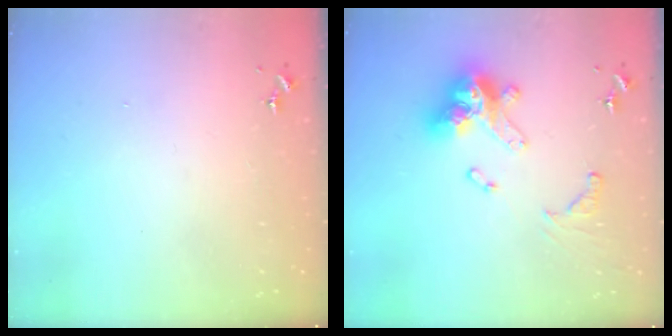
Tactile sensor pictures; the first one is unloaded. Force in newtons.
{"total": 17.9, "press": 17.8, "slide": 1.9}